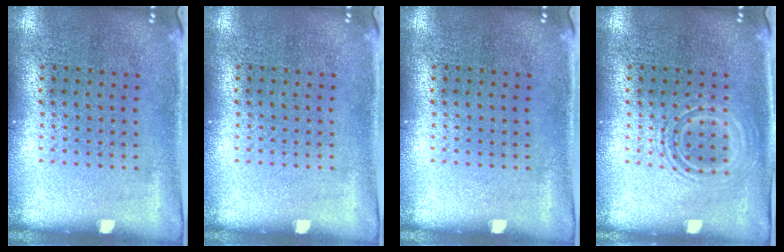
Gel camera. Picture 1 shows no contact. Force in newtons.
{"total": 0.0}
{"total": 0.0}
{"total": 1.1, "press": 1.1, "slide": 0.2}